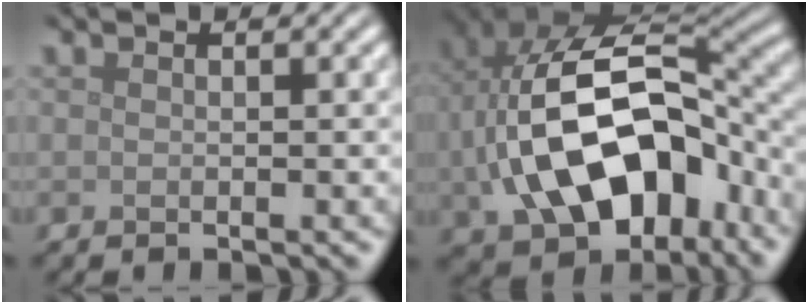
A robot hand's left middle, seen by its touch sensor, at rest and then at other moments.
{"total": 15.5, "force": [-2.5, 10.0, 11.6], "torque": [-0.233, -0.021, -0.033]}